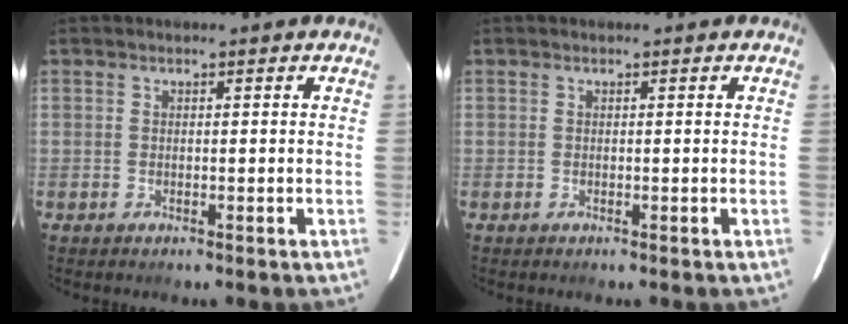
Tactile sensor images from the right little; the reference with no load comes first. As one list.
[{"total": 0.0}]